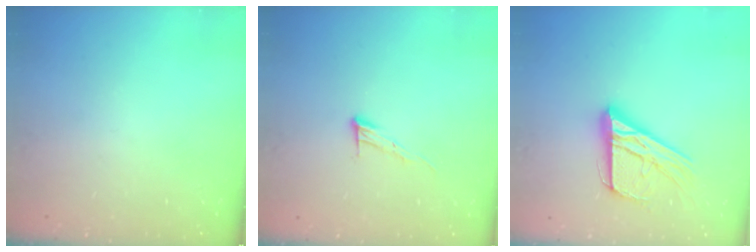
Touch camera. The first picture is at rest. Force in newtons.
{"total": 6.7, "press": 6.7, "slide": 0.4}
{"total": 18.1, "press": 18.0, "slide": 1.6}